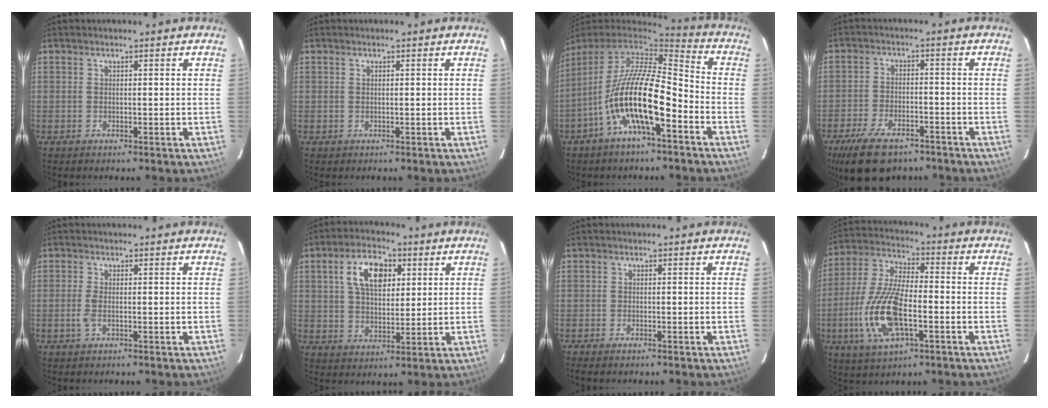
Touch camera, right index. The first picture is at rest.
{"total": 0.0}
{"total": 16.1, "force": [-6.7, 4.4, 13.9], "torque": [-0.256, -0.008, -0.131]}
{"total": 12.9, "force": [-9.1, 6.0, 6.9], "torque": [-0.159, -0.016, -0.152]}
{"total": 2.1, "force": [-0.5, 0.6, 2.0], "torque": [-0.042, -0.001, -0.011]}
{"total": 9.9, "force": [3.5, 5.6, 7.4], "torque": [-0.134, 0.023, 0.063]}
{"total": 1.8, "force": [-1.5, 0.4, 0.9], "torque": [-0.023, -0.005, -0.029]}
{"total": 15.8, "force": [-4.6, 6.1, 13.8], "torque": [-0.300, -0.006, -0.088]}